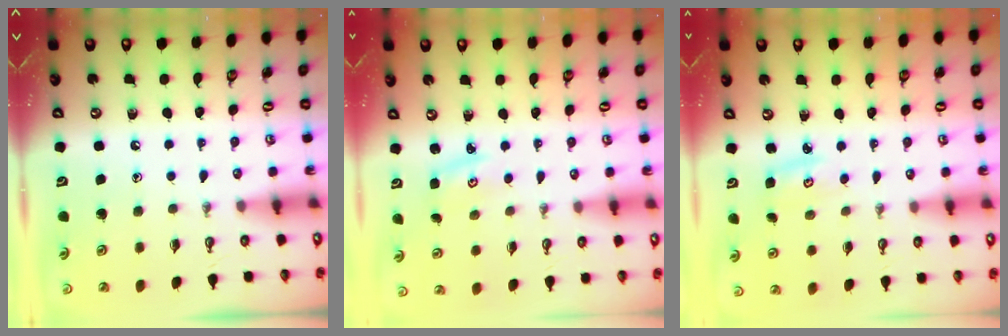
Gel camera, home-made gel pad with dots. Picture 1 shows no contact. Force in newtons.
{"total": 3.0, "press": 2.9, "slide": 0.4}
{"total": 2.8, "press": 2.8, "slide": 0.3}